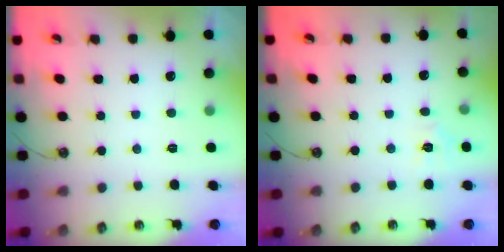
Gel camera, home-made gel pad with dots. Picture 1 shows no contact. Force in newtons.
{"total": 3.9, "press": 3.9, "slide": 0.5}